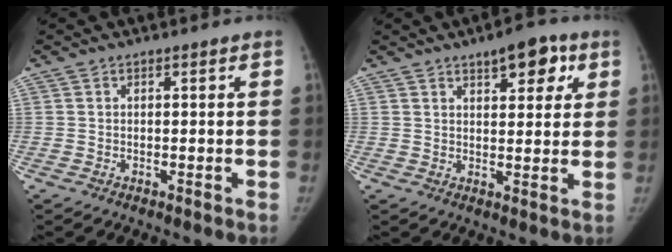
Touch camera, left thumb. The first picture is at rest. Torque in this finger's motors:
{"motor_torque": [0.08, 0.10, 0.89, -0.38, 0.00]}